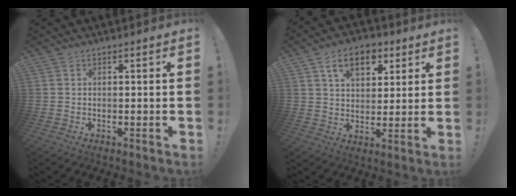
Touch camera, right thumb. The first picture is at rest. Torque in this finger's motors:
{"motor_torque": [0.09, 0.14, 0.45, 0.44, 0.17]}